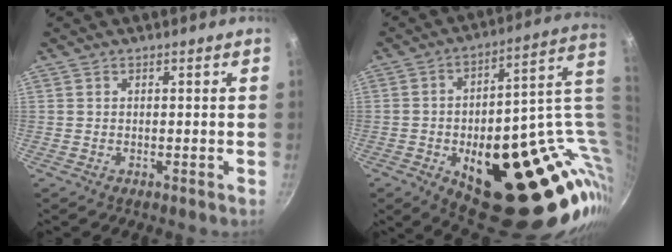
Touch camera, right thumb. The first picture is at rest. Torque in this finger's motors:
{"motor_torque": [0.59, 1.05, 2.35, -0.41, 0.50]}